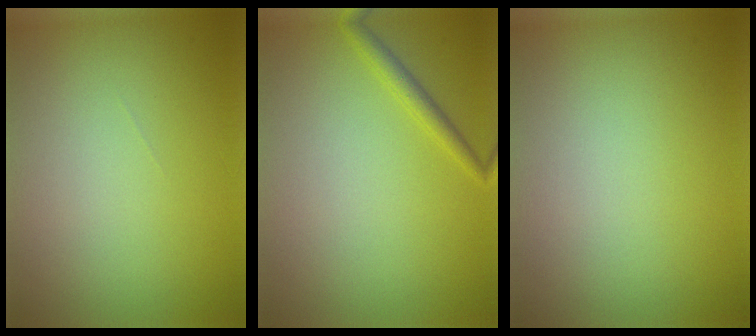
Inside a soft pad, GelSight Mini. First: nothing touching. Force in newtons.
{"total": 1.4, "press": 1.4, "slide": 0.1}
{"total": 0.0}